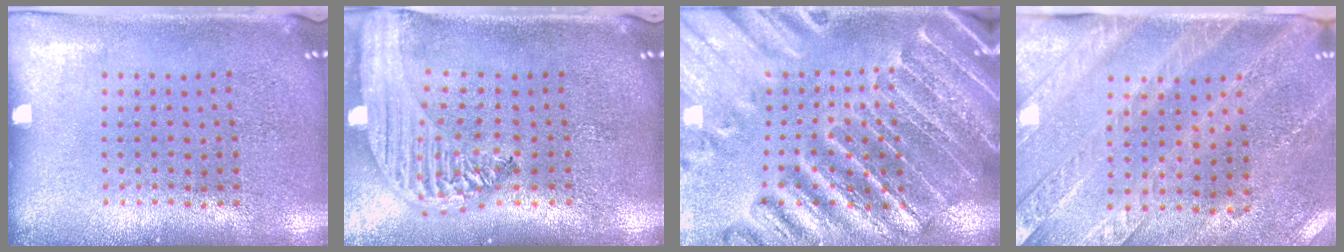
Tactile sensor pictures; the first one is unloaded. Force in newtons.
{"total": 2.4, "press": 2.1, "slide": 1.3}
{"total": 3.1, "press": 3.1, "slide": 0.4}
{"total": 2.7, "press": 2.5, "slide": 1.0}